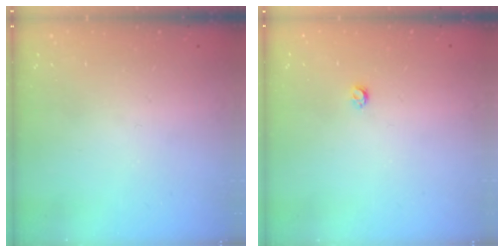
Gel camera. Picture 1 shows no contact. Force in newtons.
{"total": 2.9, "press": 2.8, "slide": 0.5}